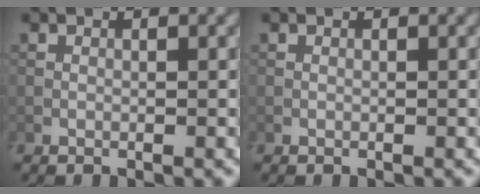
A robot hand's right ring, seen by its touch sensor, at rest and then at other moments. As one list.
[{"total": 0.0}]